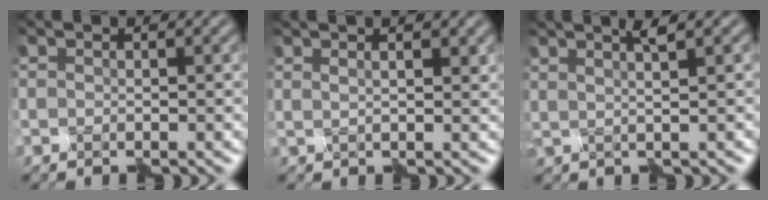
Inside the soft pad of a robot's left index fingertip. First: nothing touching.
{"total": 1.3, "force": [1.0, -0.7, 0.3], "torque": [-0.006, -0.001, 0.020]}
{"total": 1.4, "force": [0.8, -1.1, 0.5], "torque": [-0.004, 0.003, 0.016]}